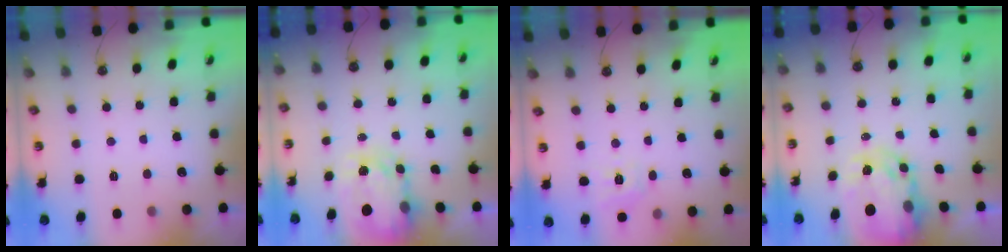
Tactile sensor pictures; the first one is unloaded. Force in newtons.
{"total": 5.1, "press": 5.1, "slide": 0.6}
{"total": 7.8, "press": 7.8, "slide": 0.7}
{"total": 7.0, "press": 7.0, "slide": 0.6}